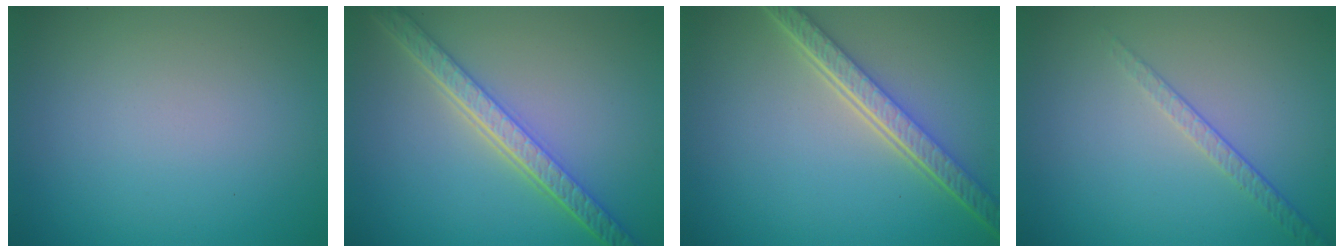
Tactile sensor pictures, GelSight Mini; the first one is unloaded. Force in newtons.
{"total": 5.1, "press": 4.1, "slide": 3.0}
{"total": 5.5, "press": 4.0, "slide": 3.8}
{"total": 1.6, "press": 1.0, "slide": 1.3}